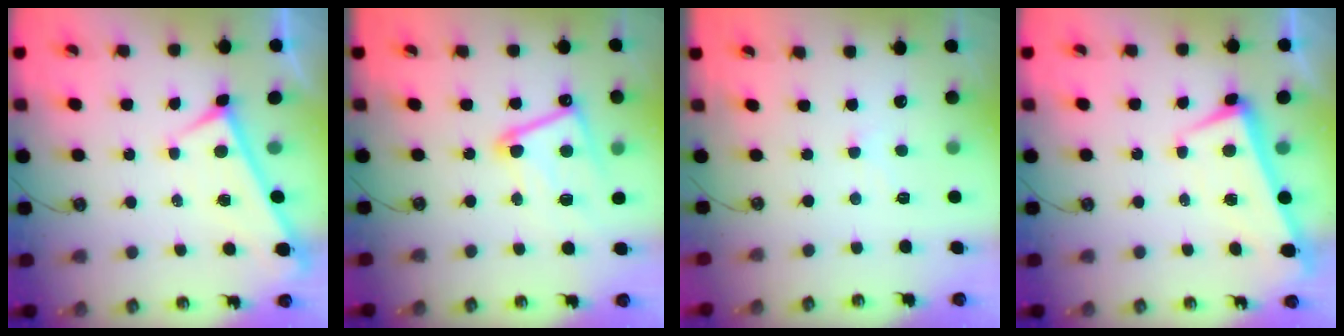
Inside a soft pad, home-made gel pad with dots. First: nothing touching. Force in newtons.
{"total": 11.1, "press": 11.0, "slide": 0.8}
{"total": 1.1, "press": 1.0, "slide": 0.4}
{"total": 2.1, "press": 1.9, "slide": 0.8}